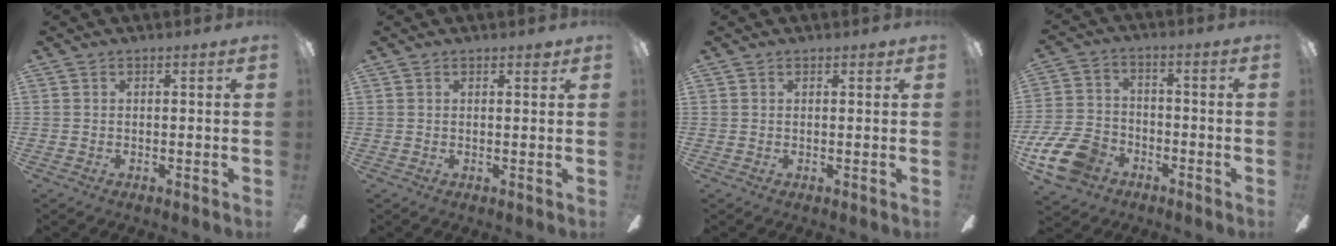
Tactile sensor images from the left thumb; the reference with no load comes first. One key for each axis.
{"total": 1.6, "fx": 1.1, "fy": 0.4, "fz": 1.0, "tx": -0.014, "ty": -0.002, "tz": 0.018}
{"total": 1.2, "fx": 0.8, "fy": 0.4, "fz": 0.8, "tx": -0.009, "ty": -0.001, "tz": 0.012}
{"total": 12.6, "fx": -6.6, "fy": 8.5, "fz": 6.5, "tx": -0.152, "ty": 0.043, "tz": -0.124}